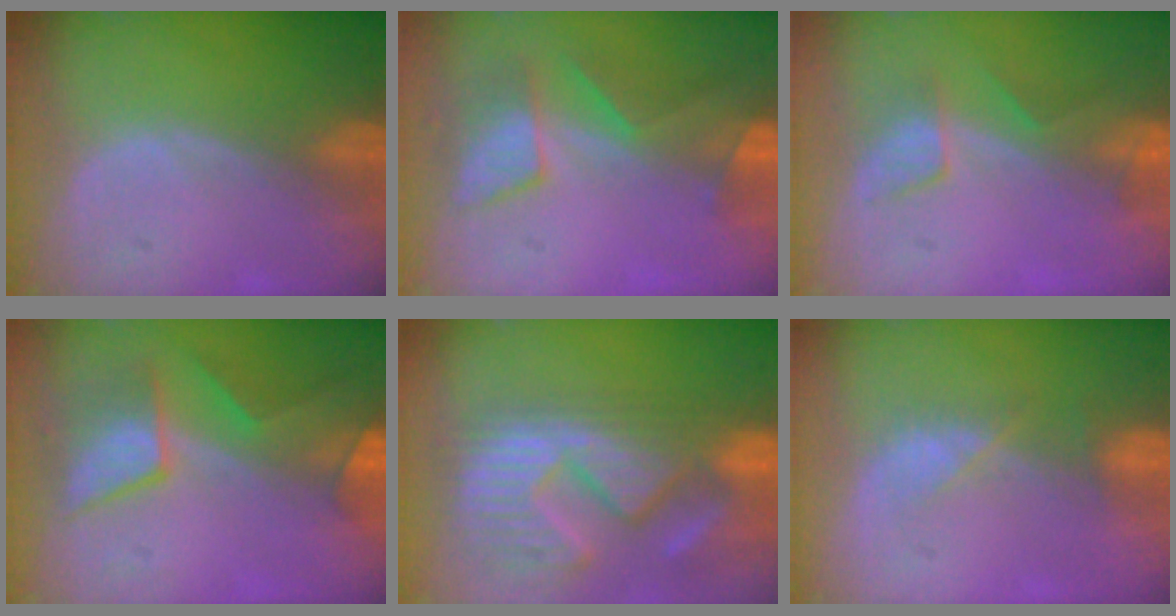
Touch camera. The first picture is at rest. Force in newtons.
{"total": 7.3, "press": 6.9, "slide": 2.5}
{"total": 3.9, "press": 3.7, "slide": 1.4}
{"total": 7.8, "press": 7.6, "slide": 1.5}
{"total": 15.1, "press": 12.4, "slide": 8.6}
{"total": 2.9, "press": 2.9, "slide": 0.7}